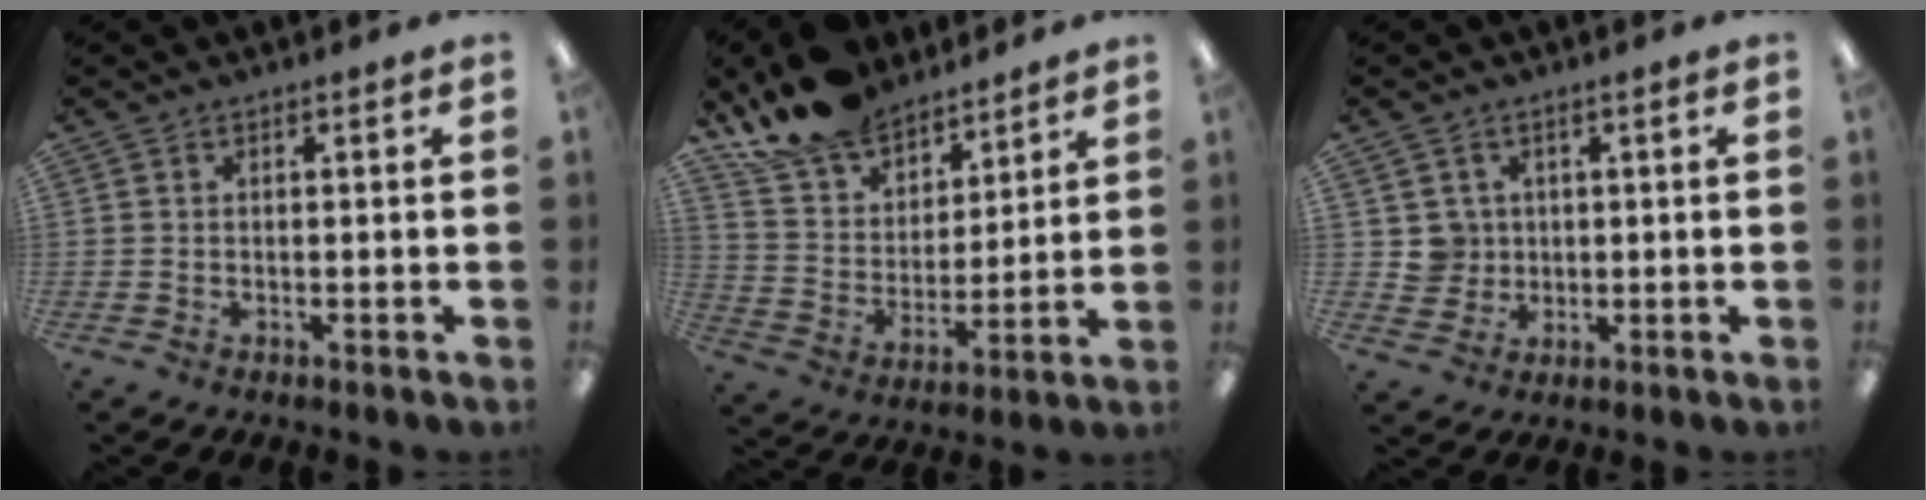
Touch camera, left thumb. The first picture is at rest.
{"total": 15.3, "force": [13.4, 6.6, 3.6], "torque": [-0.087, -0.094, 0.254]}
{"total": 4.4, "force": [1.2, 4.3, 0.0], "torque": [0.000, 0.002, 0.022]}